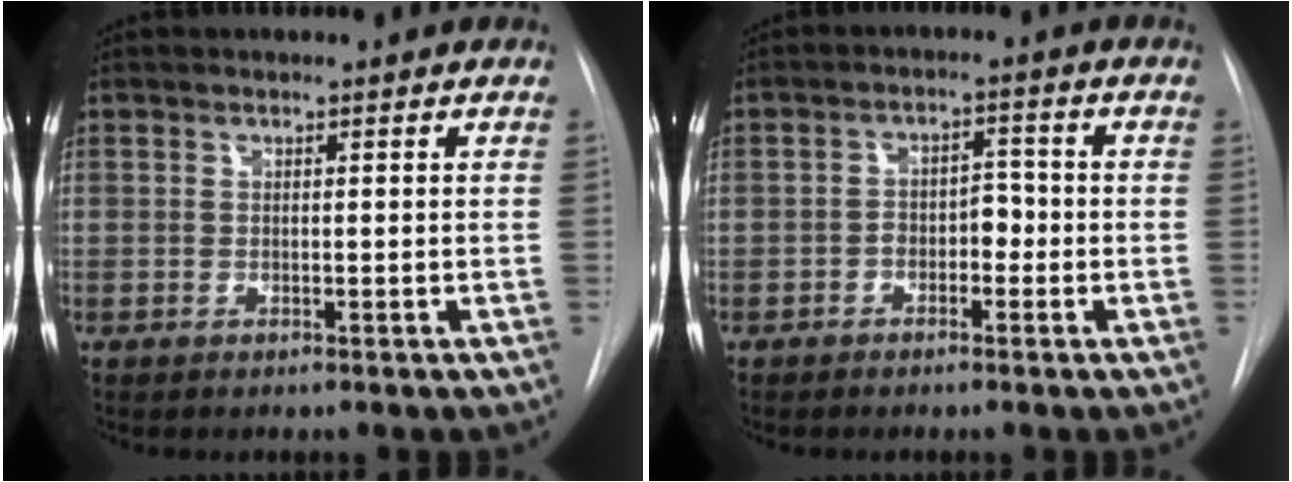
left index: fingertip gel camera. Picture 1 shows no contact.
{"total": 3.6, "force": [-1.7, 2.0, 2.4], "torque": [-0.032, 0.013, -0.029]}